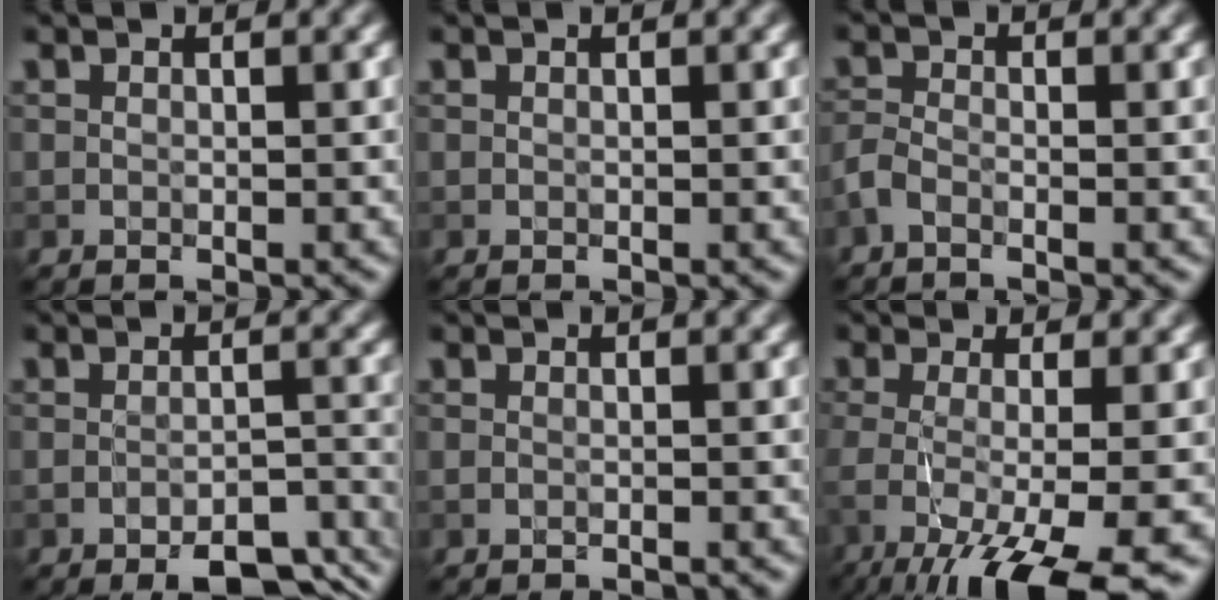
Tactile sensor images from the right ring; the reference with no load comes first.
{"total": 0.0}
{"total": 1.5, "force": [-1.2, 0.4, 0.8], "torque": [-0.020, 0.000, -0.032]}
{"total": 5.7, "force": [-4.1, 1.9, 3.6], "torque": [-0.051, -0.007, -0.051]}
{"total": 0.7, "force": [-0.7, 0.0, 0.0], "torque": [0.000, -0.003, -0.011]}
{"total": 9.7, "force": [-5.1, 2.3, 7.9], "torque": [-0.122, -0.021, -0.085]}